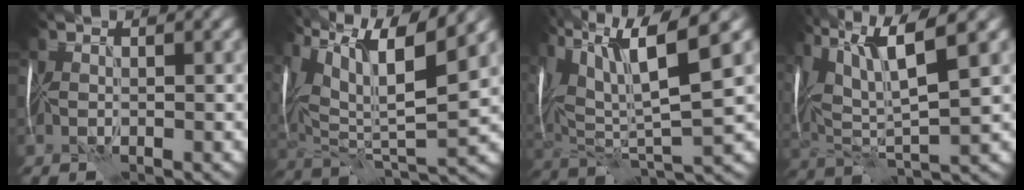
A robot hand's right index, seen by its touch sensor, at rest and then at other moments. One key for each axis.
{"total": 12.2, "fx": 6.7, "fy": 3.4, "fz": 9.5, "tx": -0.196, "ty": 0.015, "tz": 0.131}
{"total": 12.1, "fx": 5.6, "fy": 2.9, "fz": 10.3, "tx": -0.203, "ty": 0.008, "tz": 0.104}
{"total": 10.7, "fx": 4.8, "fy": 2.6, "fz": 9.2, "tx": -0.188, "ty": 0.011, "tz": 0.087}